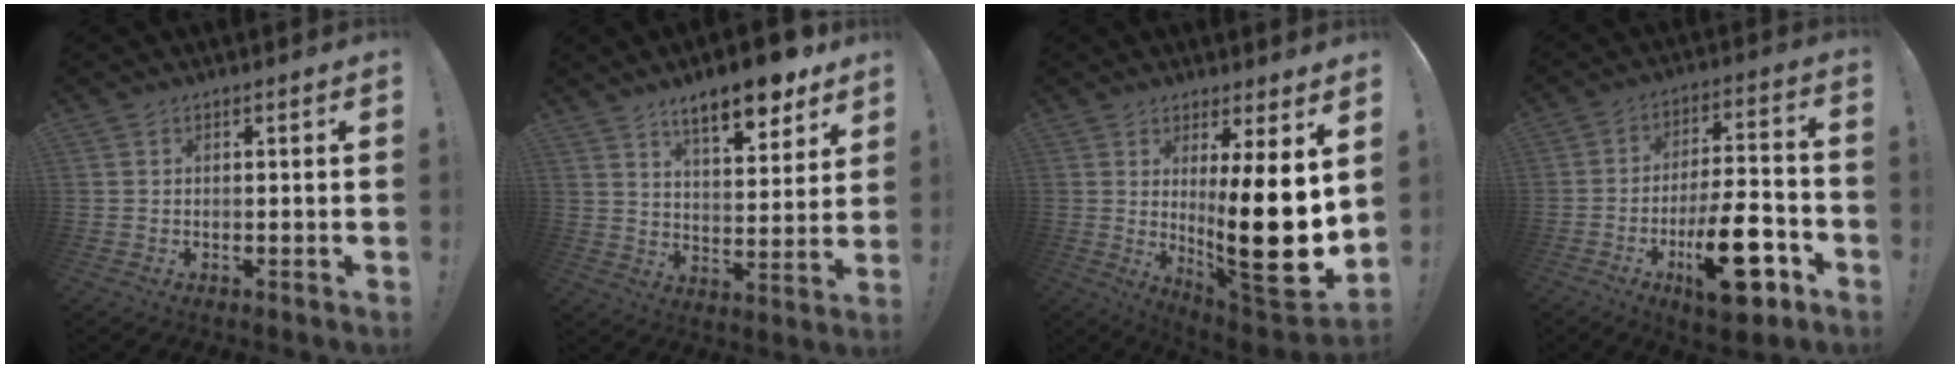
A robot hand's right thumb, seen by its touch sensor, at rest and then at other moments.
{"total": 13.2, "force": [9.5, 3.5, 8.4], "torque": [-0.122, -0.061, 0.156]}
{"total": 19.4, "force": [0.7, 2.7, 19.2], "torque": [-0.298, -0.044, 0.014]}
{"total": 20.0, "force": [-8.5, 7.0, 16.7], "torque": [-0.253, 0.049, -0.127]}